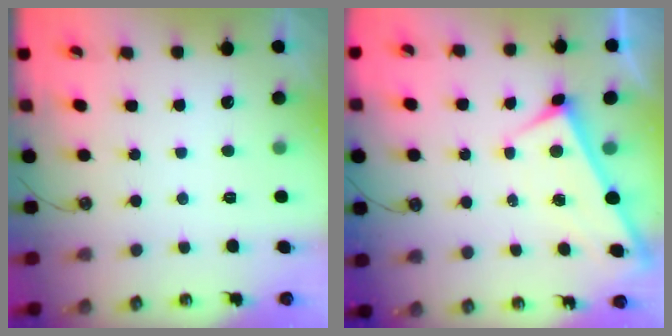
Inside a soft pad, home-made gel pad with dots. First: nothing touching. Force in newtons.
{"total": 1.2, "press": 1.1, "slide": 0.4}